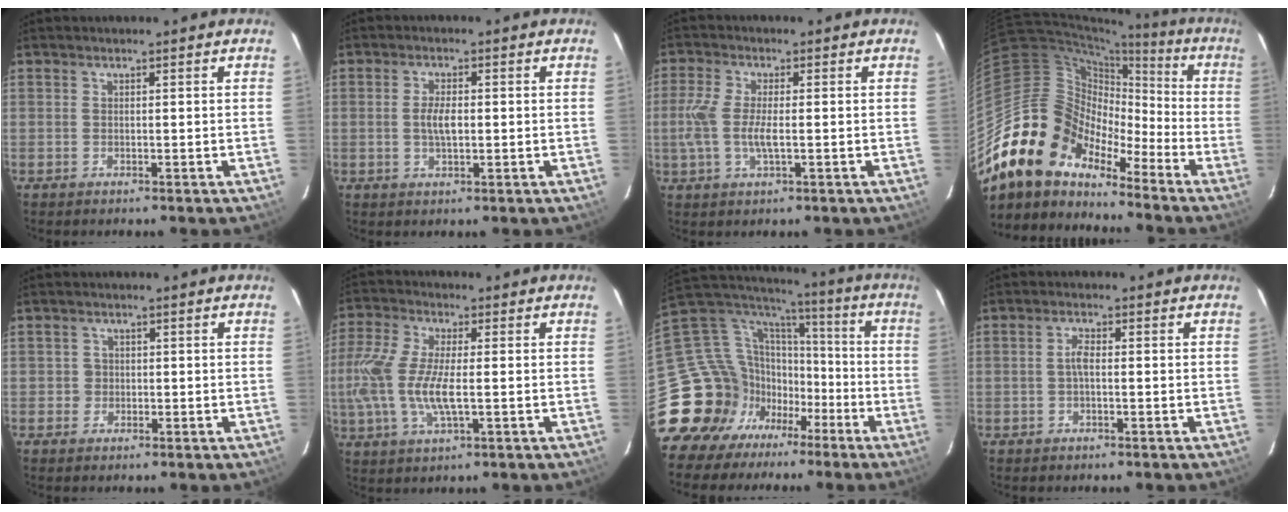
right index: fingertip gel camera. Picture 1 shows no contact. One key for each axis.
{"total": 3.5, "fx": -0.2, "fy": 1.4, "fz": 3.2, "tx": -0.061, "ty": 0.002, "tz": -0.001}
{"total": 6.3, "fx": -0.8, "fy": 2.0, "fz": 5.9, "tx": -0.129, "ty": -0.002, "tz": -0.016}
{"total": 15.8, "fx": -12.2, "fy": 9.0, "fz": 4.5, "tx": -0.093, "ty": 0.034, "tz": -0.238}
{"total": 1.7, "fx": -0.3, "fy": 1.7, "fz": 0.0, "tx": 0.003, "ty": 0.004, "tz": -0.004}
{"total": 12.6, "fx": -1.1, "fy": 4.4, "fz": 11.7, "tx": -0.254, "ty": -0.003, "tz": -0.025}
{"total": 20.5, "fx": -11.6, "fy": 16.3, "fz": 4.6, "tx": -0.130, "ty": 0.066, "tz": -0.193}
{"total": 2.0, "fx": -0.3, "fy": 0.7, "fz": 1.8, "tx": -0.038, "ty": 0.007, "tz": -0.006}